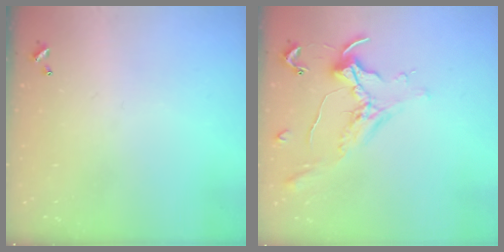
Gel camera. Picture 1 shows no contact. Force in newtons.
{"total": 1.1, "press": 1.0, "slide": 0.4}